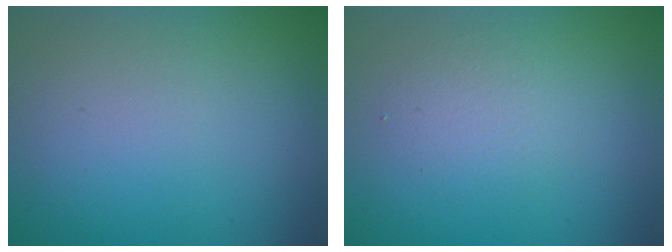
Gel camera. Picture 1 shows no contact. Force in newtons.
{"total": 2.2, "press": 2.2, "slide": 0.1}